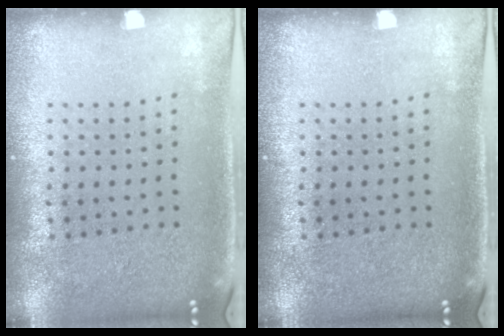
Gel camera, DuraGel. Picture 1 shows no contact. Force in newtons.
{"total": 0.0}